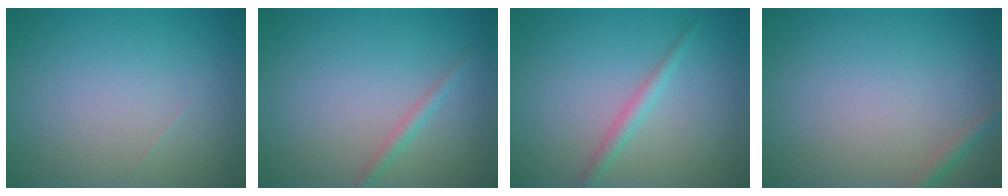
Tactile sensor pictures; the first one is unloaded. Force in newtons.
{"total": 1.1, "press": 1.1, "slide": 0.1}
{"total": 1.5, "press": 1.5, "slide": 0.0}
{"total": 1.2, "press": 1.2, "slide": 0.0}